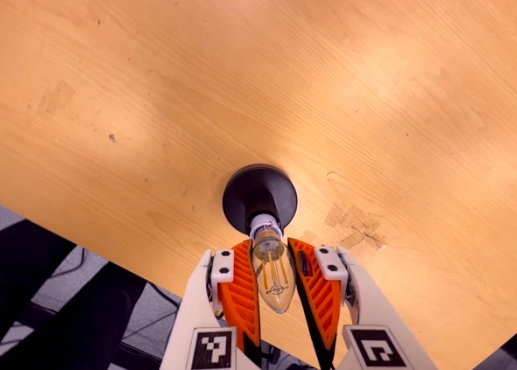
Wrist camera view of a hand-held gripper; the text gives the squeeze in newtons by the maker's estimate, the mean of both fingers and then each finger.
{"total": 16.0, "left": 16.4, "right": 15.6}